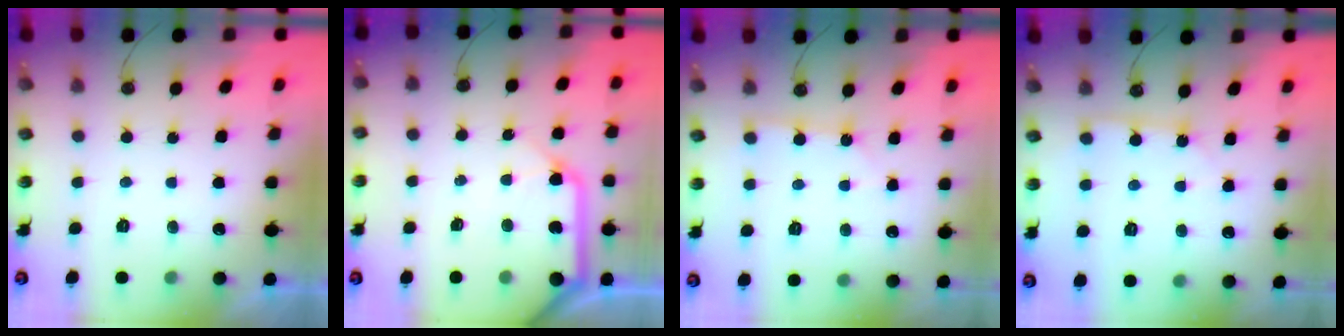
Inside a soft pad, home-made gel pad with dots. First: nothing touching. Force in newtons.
{"total": 12.3, "press": 12.2, "slide": 1.6}
{"total": 1.2, "press": 1.2, "slide": 0.1}
{"total": 3.2, "press": 3.2, "slide": 0.5}